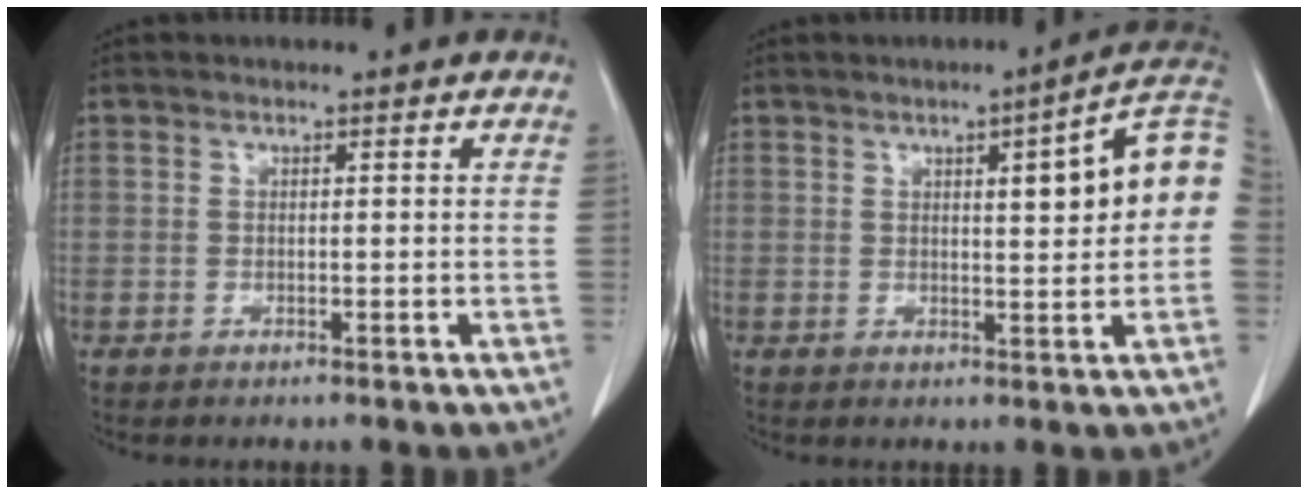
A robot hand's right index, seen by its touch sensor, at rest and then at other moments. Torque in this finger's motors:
{"motor_torque": [0.85, 0.05, 0.35, 0.06]}